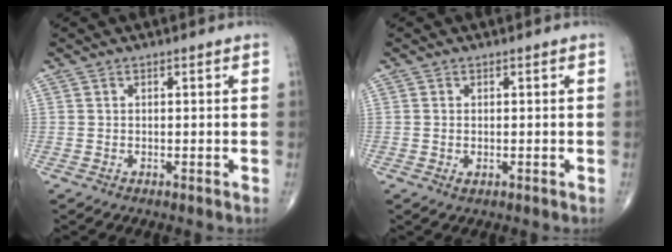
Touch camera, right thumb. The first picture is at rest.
{"total": 1.0, "force": [-0.2, 0.6, 0.8], "torque": [-0.015, -0.003, -0.002]}